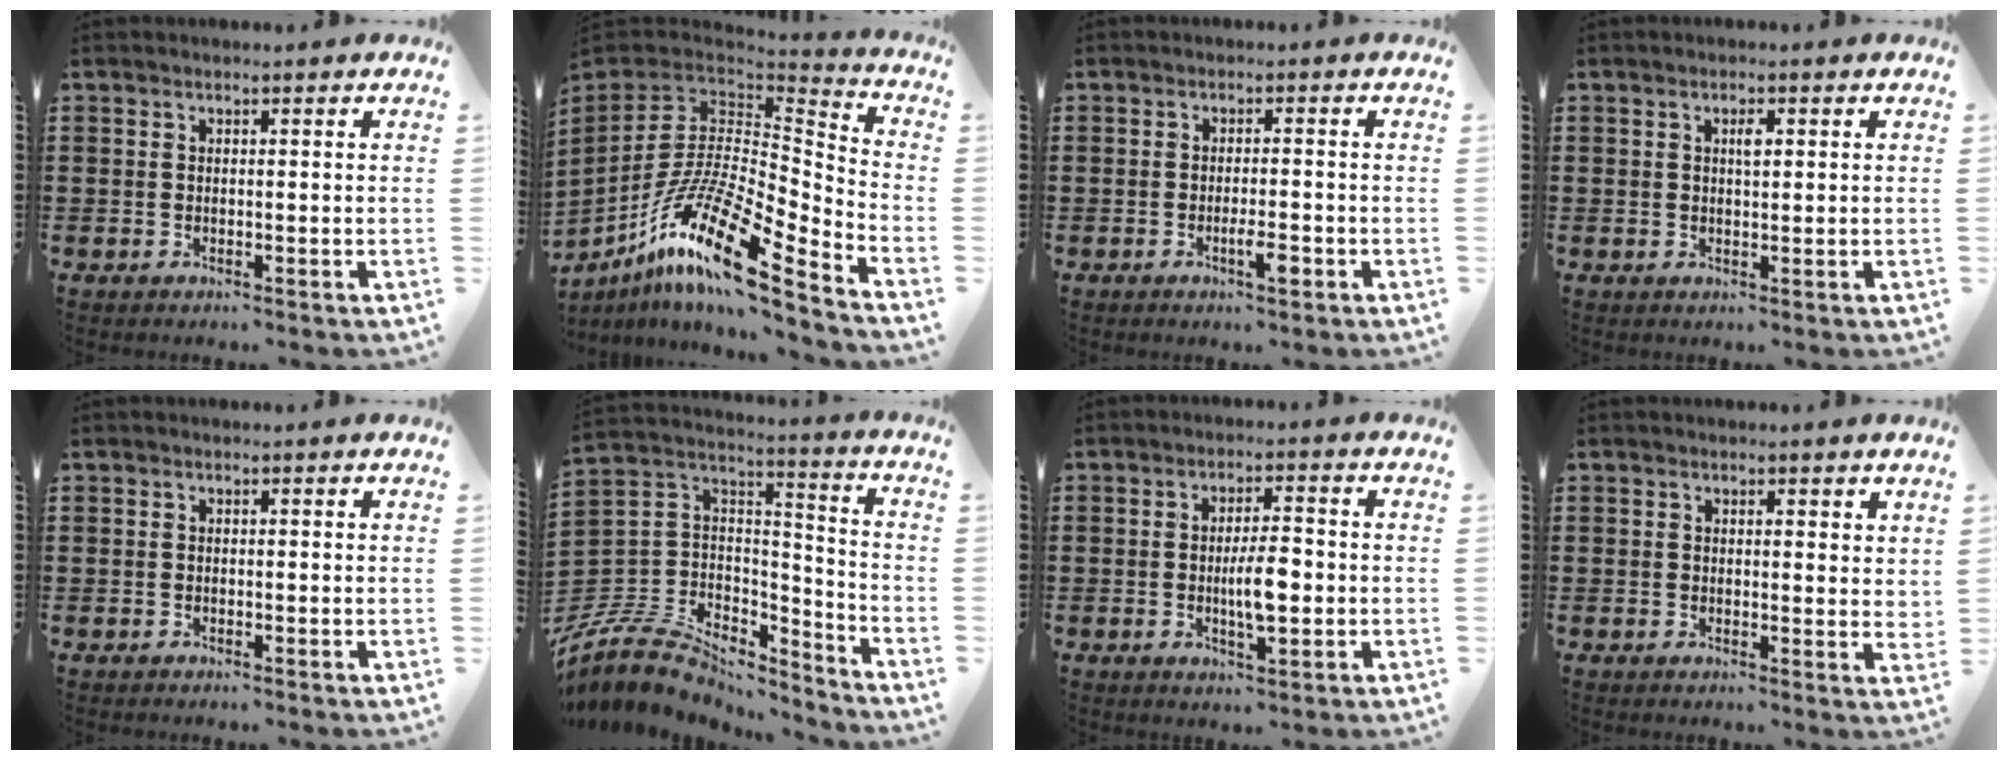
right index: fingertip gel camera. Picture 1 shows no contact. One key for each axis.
{"total": 17.9, "fx": -10.8, "fy": 5.0, "fz": 13.4, "tx": -0.284, "ty": 0.012, "tz": -0.204}
{"total": 3.2, "fx": -1.5, "fy": 0.7, "fz": 2.7, "tx": -0.052, "ty": 0.000, "tz": -0.029}
{"total": 1.7, "fx": 0.5, "fy": 0.6, "fz": 1.6, "tx": -0.032, "ty": 0.005, "tz": 0.006}
{"total": 0.0}
{"total": 9.1, "fx": -6.9, "fy": 5.0, "fz": 3.2, "tx": -0.086, "ty": 0.010, "tz": -0.134}
{"total": 5.8, "fx": -0.6, "fy": 1.8, "fz": 5.5, "tx": -0.111, "ty": 0.001, "tz": -0.017}
{"total": 1.5, "fx": 1.0, "fy": 0.9, "fz": 0.7, "tx": -0.008, "ty": 0.004, "tz": 0.017}